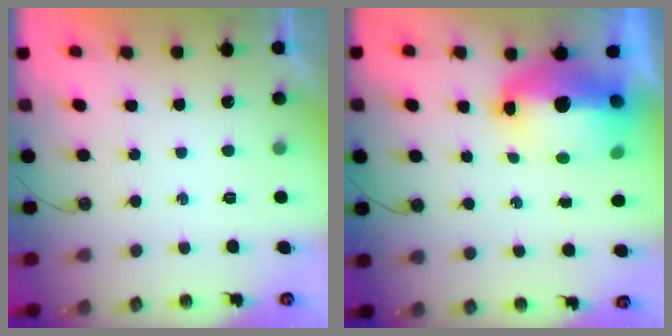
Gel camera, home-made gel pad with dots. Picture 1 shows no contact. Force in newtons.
{"total": 16.0, "press": 15.9, "slide": 1.8}